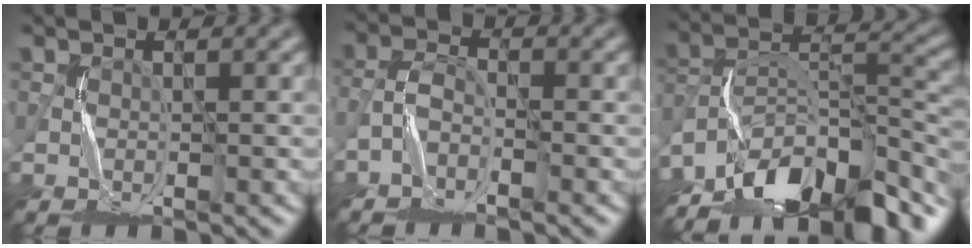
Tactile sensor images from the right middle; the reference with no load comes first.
{"total": 2.1, "force": [-1.9, 0.5, 0.6], "torque": [-0.008, 0.007, -0.044]}
{"total": 13.5, "force": [-10.9, 4.5, 6.7], "torque": [-0.112, 0.017, -0.191]}